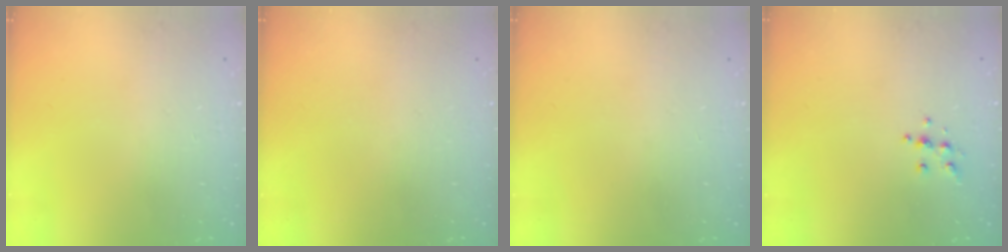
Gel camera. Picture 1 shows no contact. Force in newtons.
{"total": 0.0}
{"total": 0.0}
{"total": 5.6, "press": 5.6, "slide": 0.6}